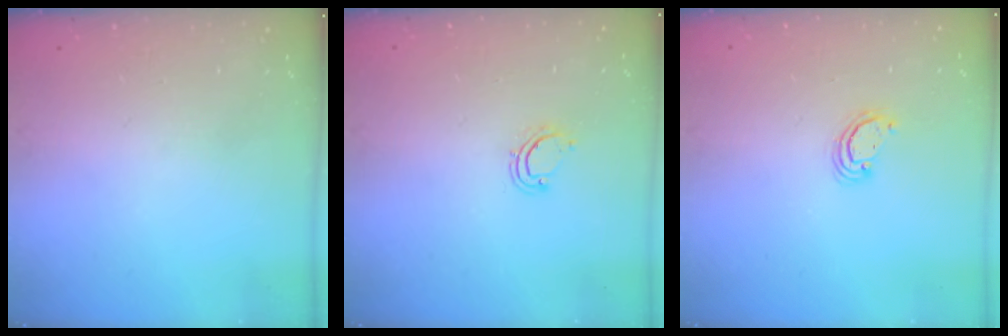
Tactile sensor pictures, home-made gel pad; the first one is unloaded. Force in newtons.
{"total": 4.6, "press": 4.6, "slide": 0.3}
{"total": 2.3, "press": 2.3, "slide": 0.3}